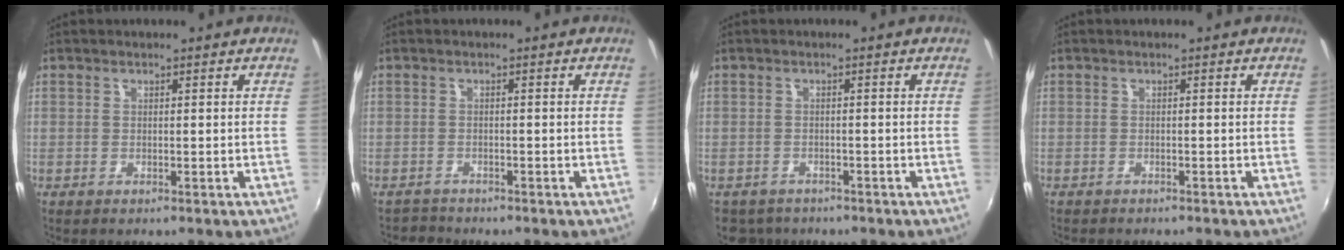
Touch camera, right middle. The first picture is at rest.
{"total": 1.8, "force": [-1.7, 0.5, -0.4], "torque": [-0.001, 0.003, -0.031]}
{"total": 3.9, "force": [-3.3, 2.1, 0.6], "torque": [-0.024, -0.008, -0.051]}
{"total": 1.8, "force": [-1.7, 0.4, 0.4], "torque": [-0.016, -0.011, -0.027]}